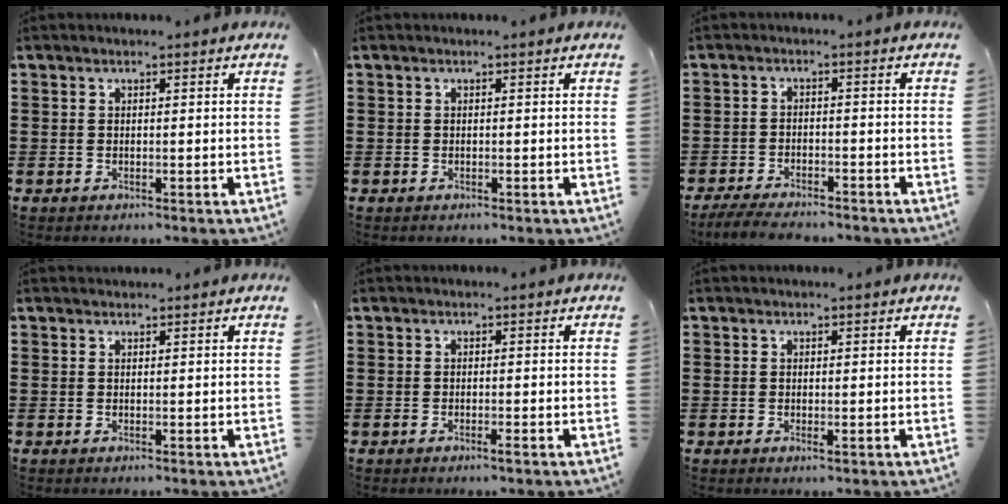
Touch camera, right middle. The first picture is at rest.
{"total": 0.0}
{"total": 3.8, "force": [-3.6, 0.4, 1.1], "torque": [-0.026, -0.004, -0.074]}
{"total": 0.6, "force": [0.6, 0.1, -0.2], "torque": [0.000, -0.002, 0.012]}
{"total": 0.9, "force": [-0.5, 0.1, 0.8], "torque": [-0.015, -0.004, -0.007]}
{"total": 0.6, "force": [0.1, 0.0, 0.6], "torque": [-0.012, 0.000, 0.003]}